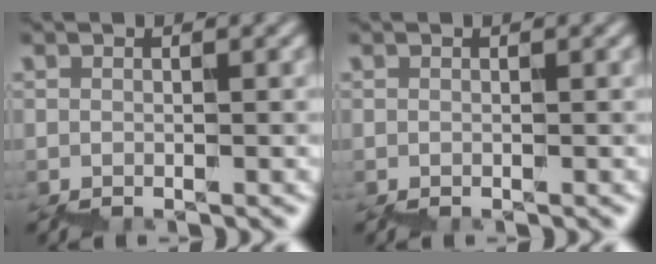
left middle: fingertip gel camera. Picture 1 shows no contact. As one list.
[{"total": 0.0}]